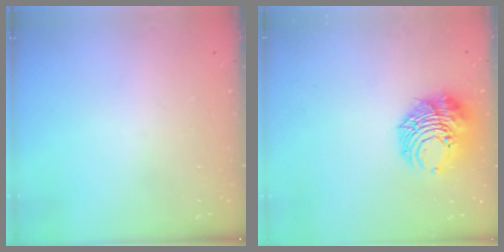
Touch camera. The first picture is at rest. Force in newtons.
{"total": 10.1, "press": 10.0, "slide": 1.3}